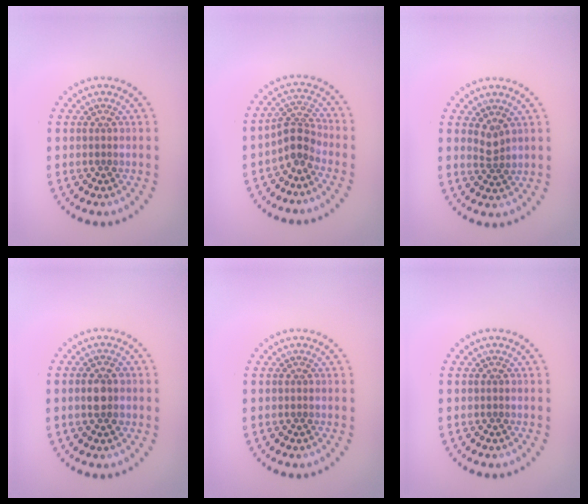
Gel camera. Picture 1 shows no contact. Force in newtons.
{"total": 2.5, "press": 1.8, "slide": 1.8}
{"total": 1.4, "press": 1.1, "slide": 0.9}
{"total": 2.5, "press": 2.5, "slide": 0.2}
{"total": 0.0}
{"total": 0.0}